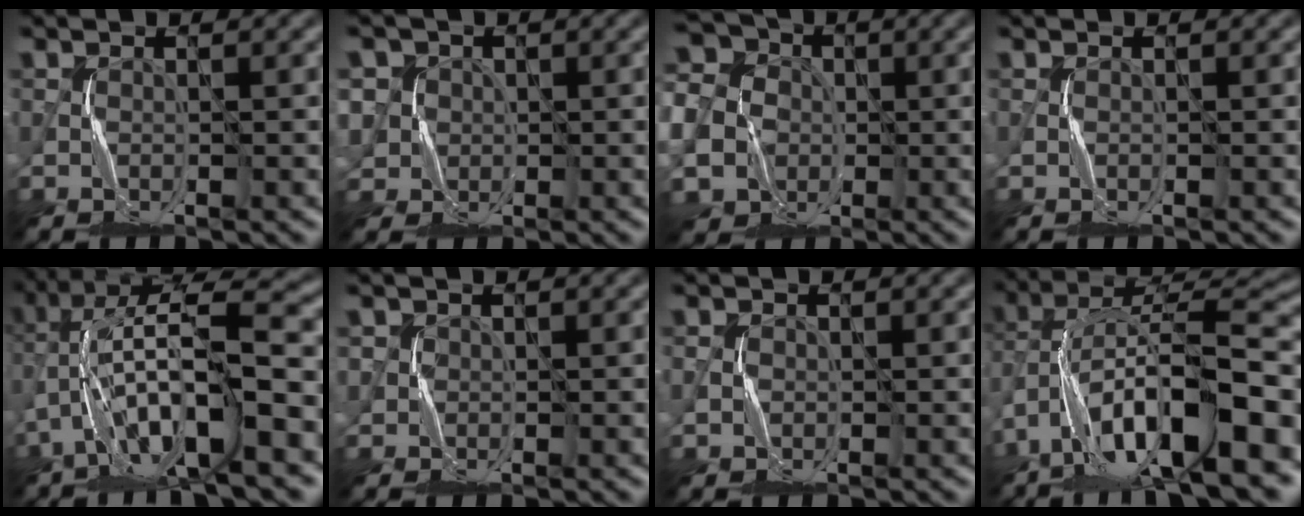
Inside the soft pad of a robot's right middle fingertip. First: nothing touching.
{"total": 5.1, "force": [0.2, 5.0, 0.8], "torque": [-0.015, 0.018, -0.020]}
{"total": 11.8, "force": [-3.1, 10.3, 4.8], "torque": [-0.116, -0.024, -0.082]}
{"total": 0.0}
{"total": 11.7, "force": [-2.0, 3.2, 11.1], "torque": [-0.197, 0.027, -0.032]}
{"total": 1.4, "force": [0.4, 1.3, -0.1], "torque": [0.021, 0.002, -0.004]}
{"total": 1.1, "force": [0.0, 1.0, 0.5], "torque": [-0.005, -0.004, 0.003]}
{"total": 14.4, "force": [-5.3, 4.8, 12.5], "torque": [-0.204, 0.029, -0.081]}